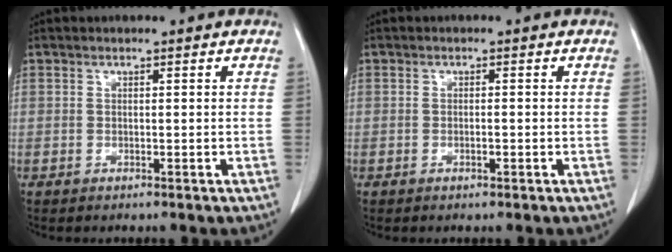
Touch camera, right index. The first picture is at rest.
{"total": 0.9, "force": [-0.4, 0.2, 0.8], "torque": [-0.018, -0.001, -0.006]}